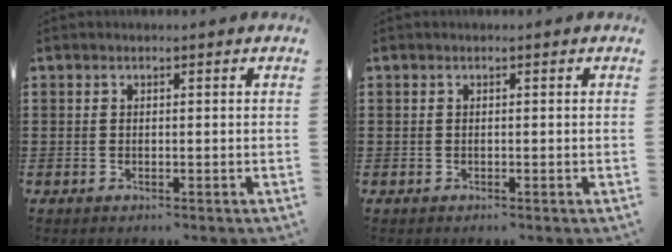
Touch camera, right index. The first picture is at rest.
{"total": 0.0}